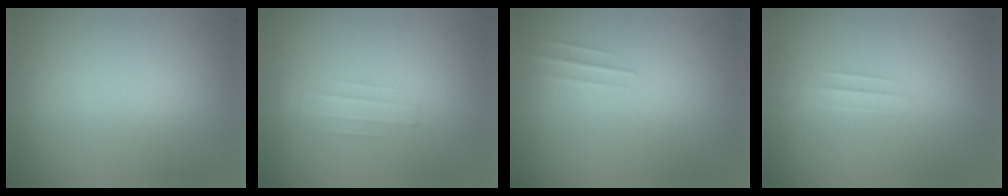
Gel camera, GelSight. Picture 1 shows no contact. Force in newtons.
{"total": 1.1}
{"total": 1.2}
{"total": 1.0}